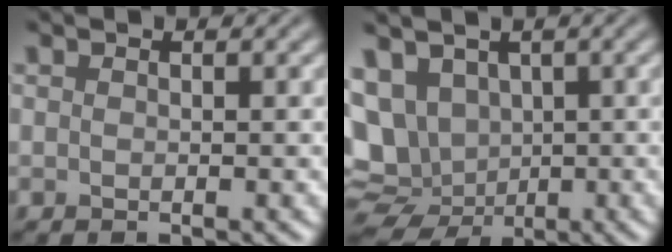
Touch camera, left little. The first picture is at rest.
{"total": 10.2, "force": [0.2, 8.8, 5.2], "torque": [-0.105, 0.001, 0.000]}